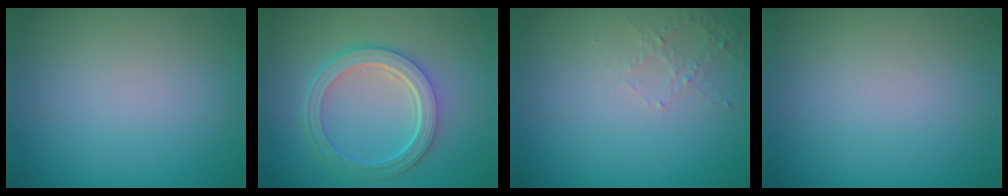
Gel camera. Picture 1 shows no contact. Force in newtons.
{"total": 5.3, "press": 3.8, "slide": 3.6}
{"total": 1.3, "press": 1.3, "slide": 0.4}
{"total": 0.0}